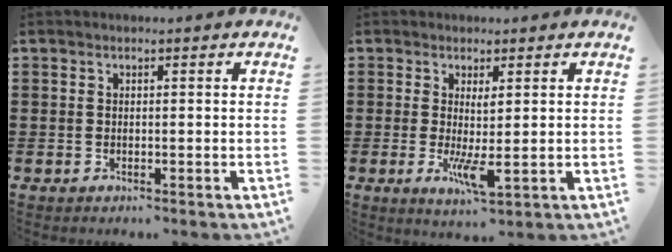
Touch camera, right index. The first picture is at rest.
{"total": 4.1, "force": [-0.1, 0.7, 4.1], "torque": [-0.082, -0.008, -0.002]}